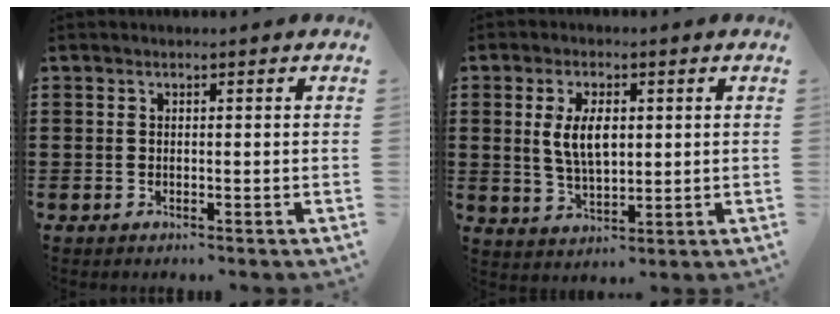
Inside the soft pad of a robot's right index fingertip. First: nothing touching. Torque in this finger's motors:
{"motor_torque": [0.38, 0.26, 0.29, 0.17]}